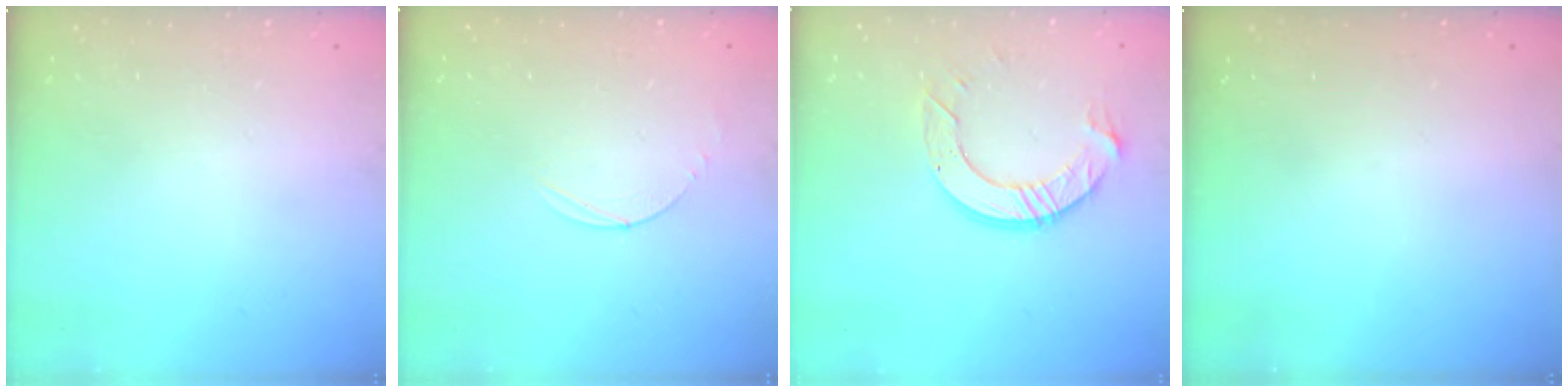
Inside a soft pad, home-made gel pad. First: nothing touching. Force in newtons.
{"total": 3.0, "press": 3.0, "slide": 0.3}
{"total": 9.7, "press": 9.7, "slide": 0.8}
{"total": 0.0}